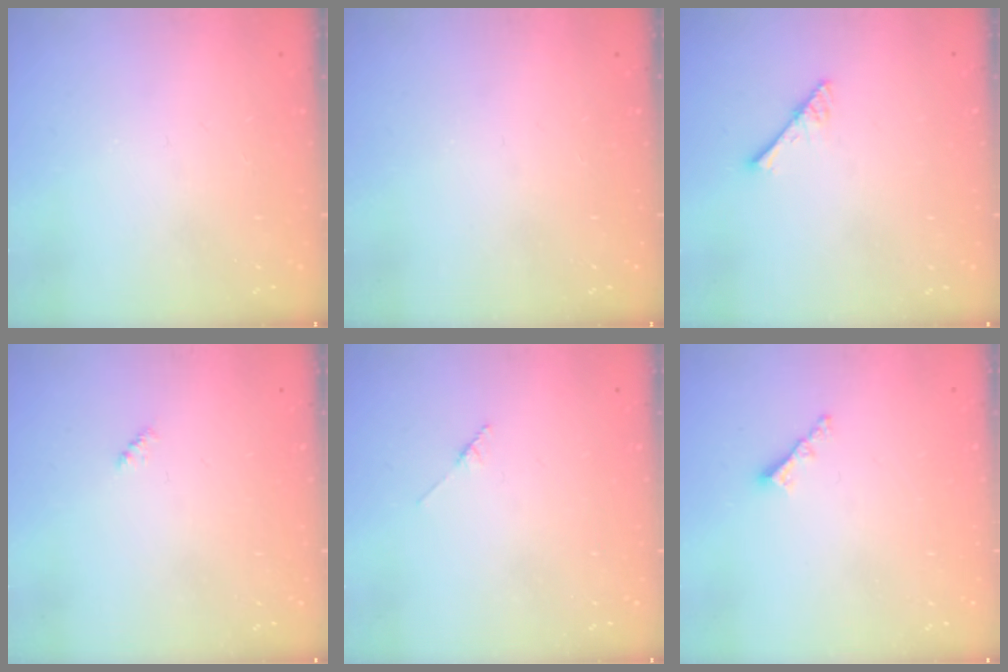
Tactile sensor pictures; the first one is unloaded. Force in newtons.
{"total": 0.0}
{"total": 2.9, "press": 2.9, "slide": 0.2}
{"total": 2.4, "press": 2.4, "slide": 0.5}
{"total": 1.7, "press": 1.6, "slide": 0.2}
{"total": 2.9, "press": 2.9, "slide": 0.5}